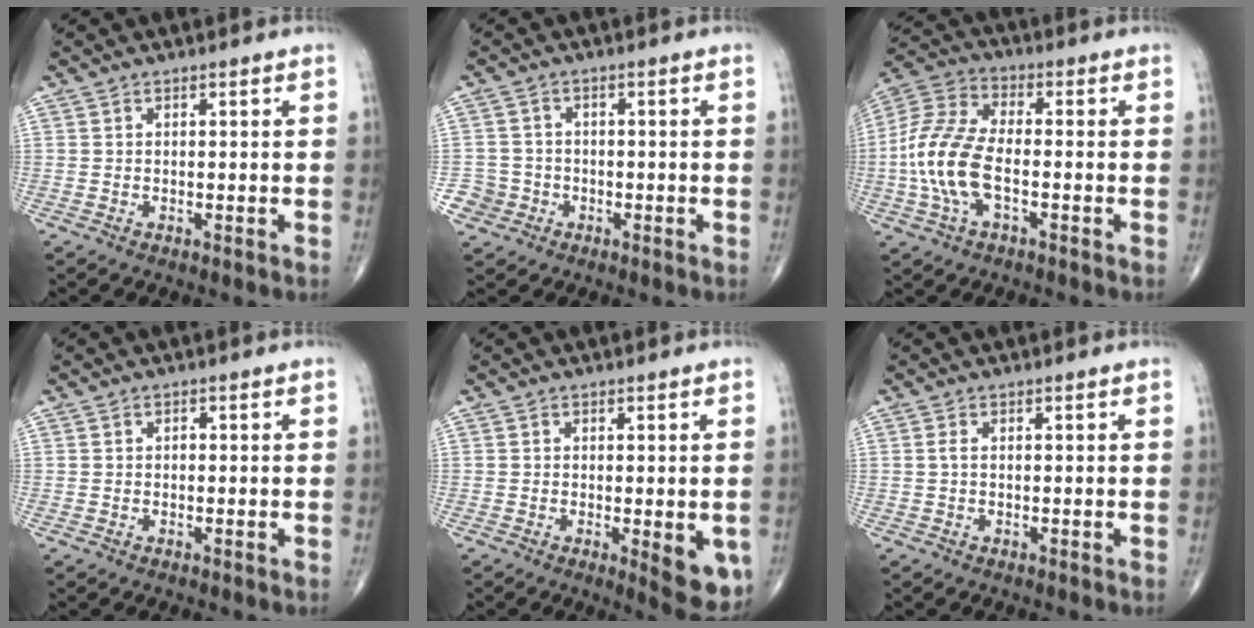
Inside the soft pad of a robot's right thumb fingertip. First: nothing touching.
{"total": 4.2, "force": [-1.6, 3.8, -0.2], "torque": [0.025, 0.016, -0.032]}
{"total": 13.3, "force": [-2.6, 6.4, 11.4], "torque": [-0.252, 0.028, -0.056]}
{"total": 0.5, "force": [-0.1, 0.4, 0.3], "torque": [-0.002, 0.002, -0.005]}
{"total": 7.6, "force": [-2.0, 2.5, 7.0], "torque": [-0.071, -0.014, -0.021]}
{"total": 0.7, "force": [0.0, 0.2, 0.7], "torque": [-0.016, -0.001, -0.001]}